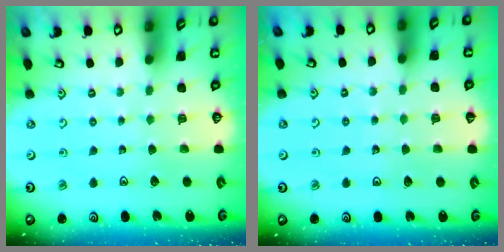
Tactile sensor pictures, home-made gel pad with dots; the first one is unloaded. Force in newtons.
{"total": 3.8, "press": 3.7, "slide": 0.4}